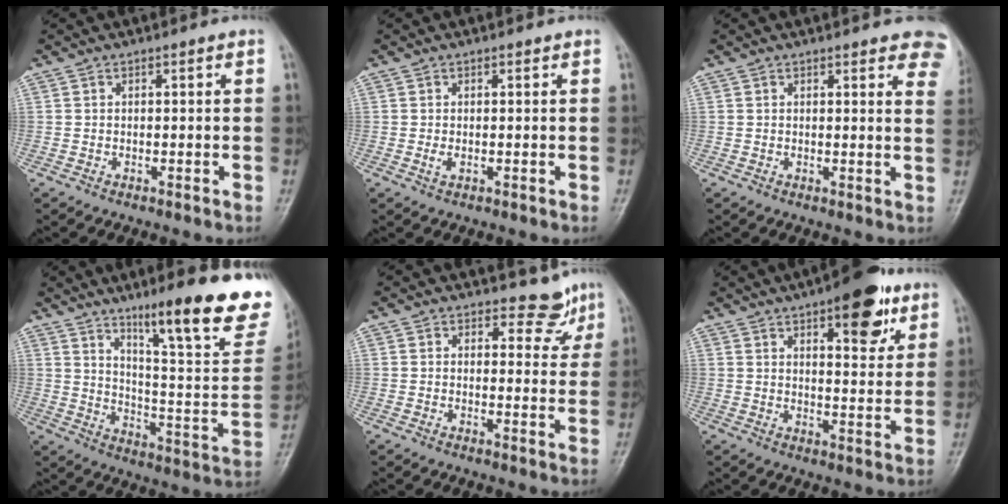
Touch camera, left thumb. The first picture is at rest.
{"total": 1.2, "force": [0.1, 0.7, 1.0], "torque": [-0.018, -0.003, 0.002]}
{"total": 8.7, "force": [6.6, 2.8, 5.0], "torque": [-0.025, -0.022, 0.058]}
{"total": 23.5, "force": [15.4, 3.8, 17.3], "torque": [-0.213, -0.079, 0.231]}
{"total": 4.9, "force": [4.1, 2.5, 0.5], "torque": [0.019, -0.035, 0.042]}
{"total": 12.9, "force": [7.2, 5.0, 9.4], "torque": [-0.092, -0.031, 0.096]}